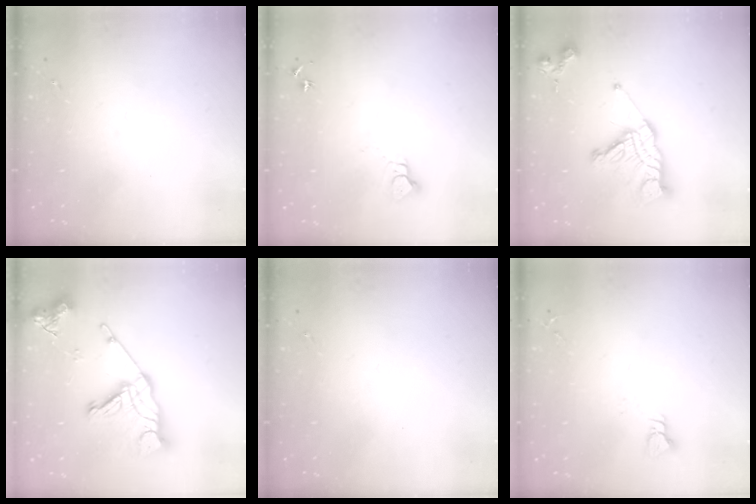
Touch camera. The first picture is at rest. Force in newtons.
{"total": 4.4, "press": 4.3, "slide": 0.4}
{"total": 16.2, "press": 16.1, "slide": 1.6}
{"total": 18.6, "press": 18.5, "slide": 1.4}
{"total": 0.0}
{"total": 2.9, "press": 2.9, "slide": 0.3}